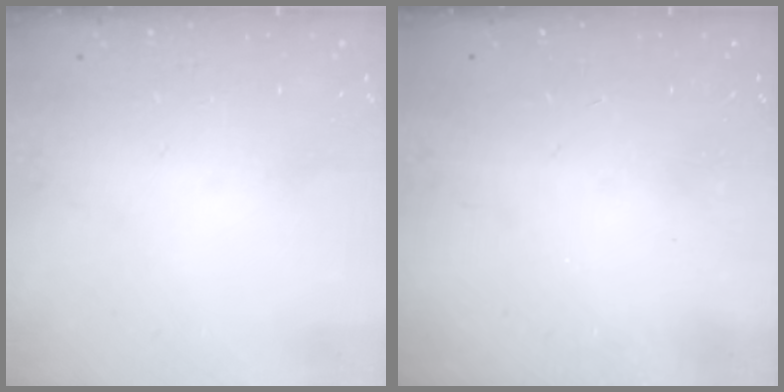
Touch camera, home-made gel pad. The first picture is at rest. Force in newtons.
{"total": 0.0}